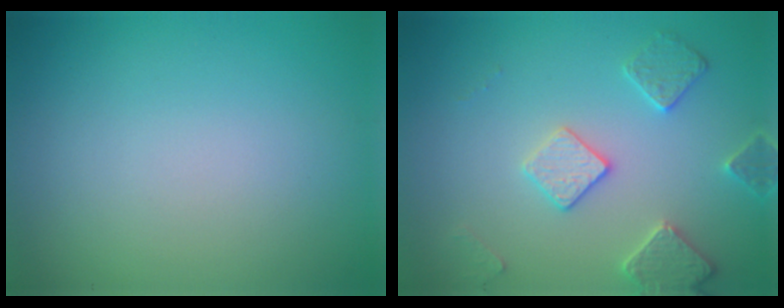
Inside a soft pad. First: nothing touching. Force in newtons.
{"total": 3.2, "press": 3.1, "slide": 0.8}